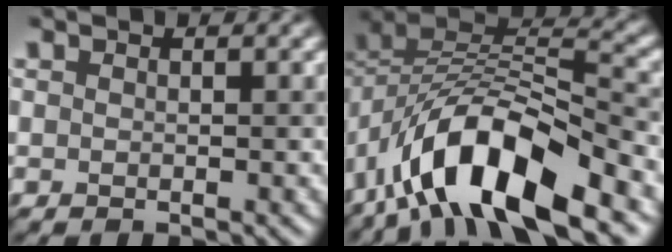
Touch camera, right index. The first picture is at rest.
{"total": 12.0, "force": [-6.6, 5.3, 8.6], "torque": [-0.144, 0.015, -0.128]}